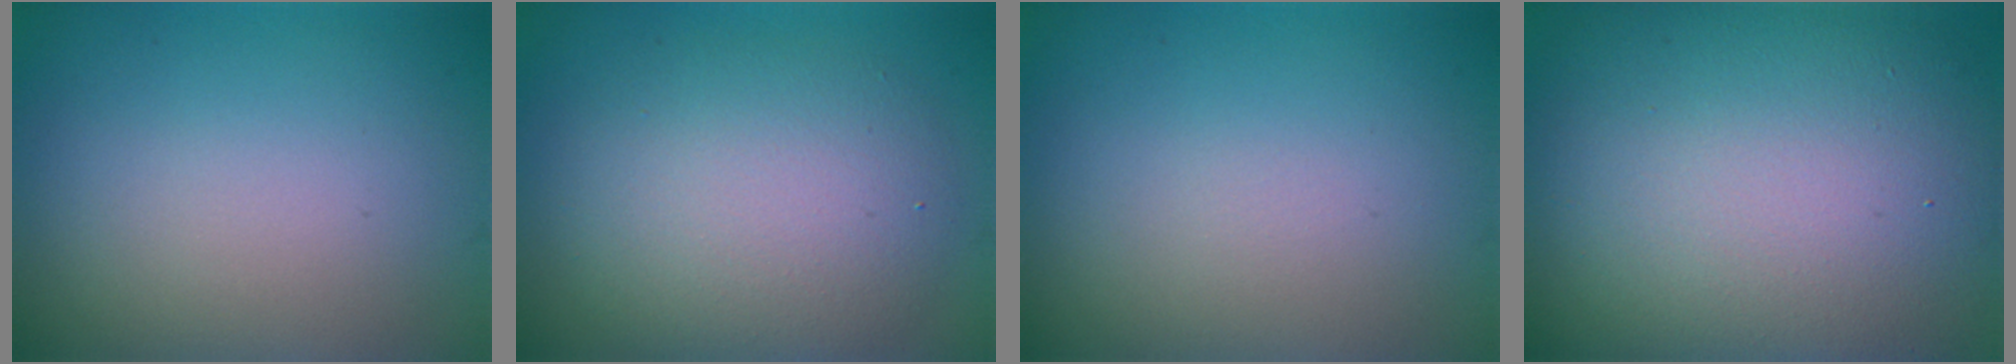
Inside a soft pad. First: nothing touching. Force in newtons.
{"total": 6.1, "press": 6.1, "slide": 0.1}
{"total": 0.0}
{"total": 15.9, "press": 15.9, "slide": 1.1}